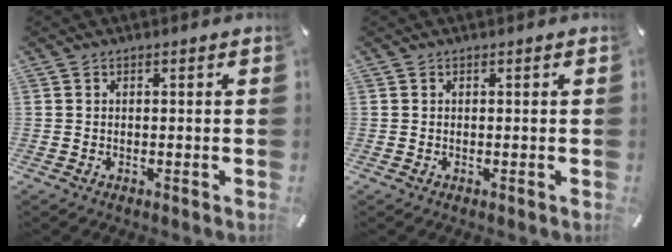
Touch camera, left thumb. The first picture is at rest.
{"total": 0.0}